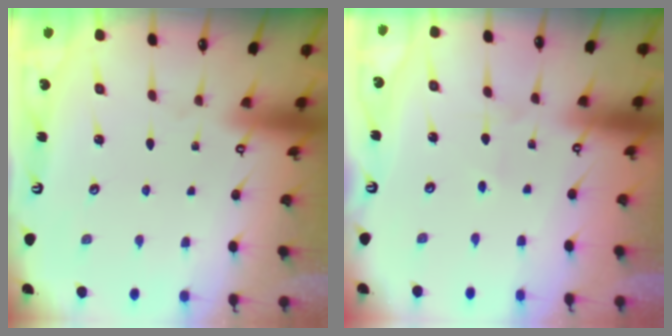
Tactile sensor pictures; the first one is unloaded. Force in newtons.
{"total": 1.5, "press": 1.5, "slide": 0.1}